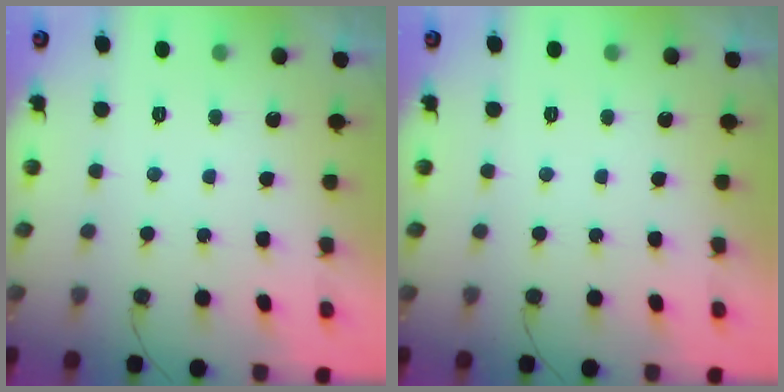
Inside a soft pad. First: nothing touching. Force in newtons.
{"total": 0.0}